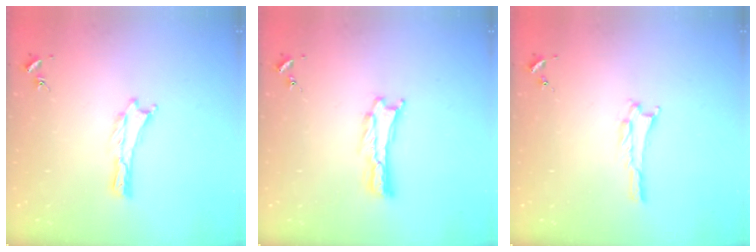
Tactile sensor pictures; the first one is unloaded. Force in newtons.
{"total": 1.1, "press": 1.1, "slide": 0.2}
{"total": 1.1, "press": 1.0, "slide": 0.1}